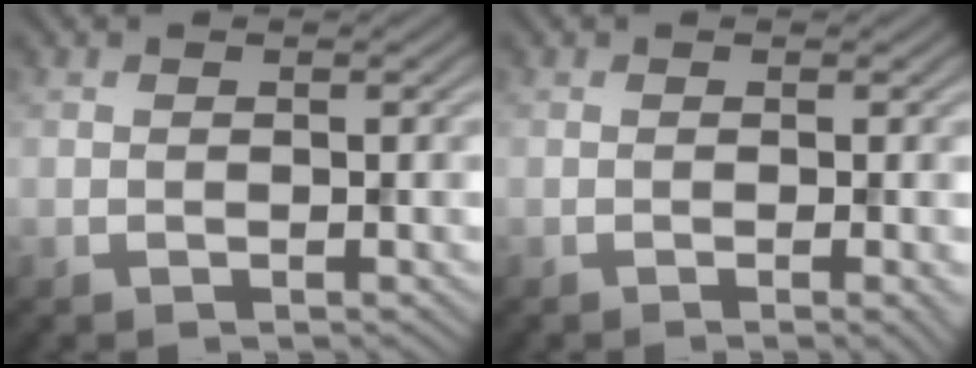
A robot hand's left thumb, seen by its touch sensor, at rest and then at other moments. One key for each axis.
{"total": 1.3, "fx": -0.3, "fy": 0.1, "fz": 1.3, "tx": -0.020, "ty": -0.002, "tz": -0.007}